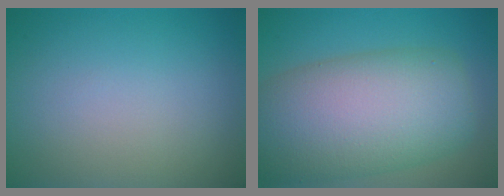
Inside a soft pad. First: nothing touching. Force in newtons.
{"total": 11.9, "press": 11.9, "slide": 0.3}